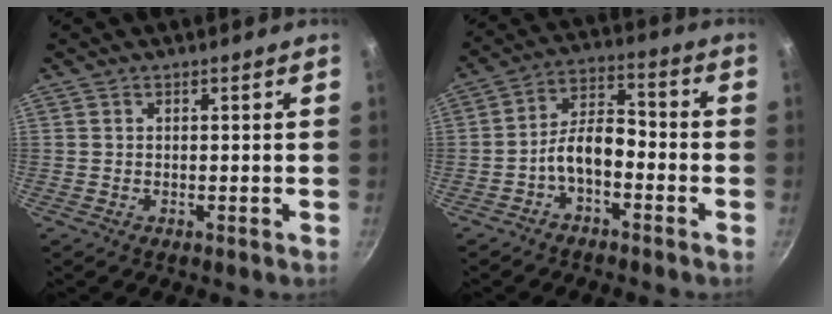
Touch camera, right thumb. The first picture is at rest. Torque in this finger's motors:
{"motor_torque": [-0.24, 0.27, 0.98, -0.84, 0.06]}